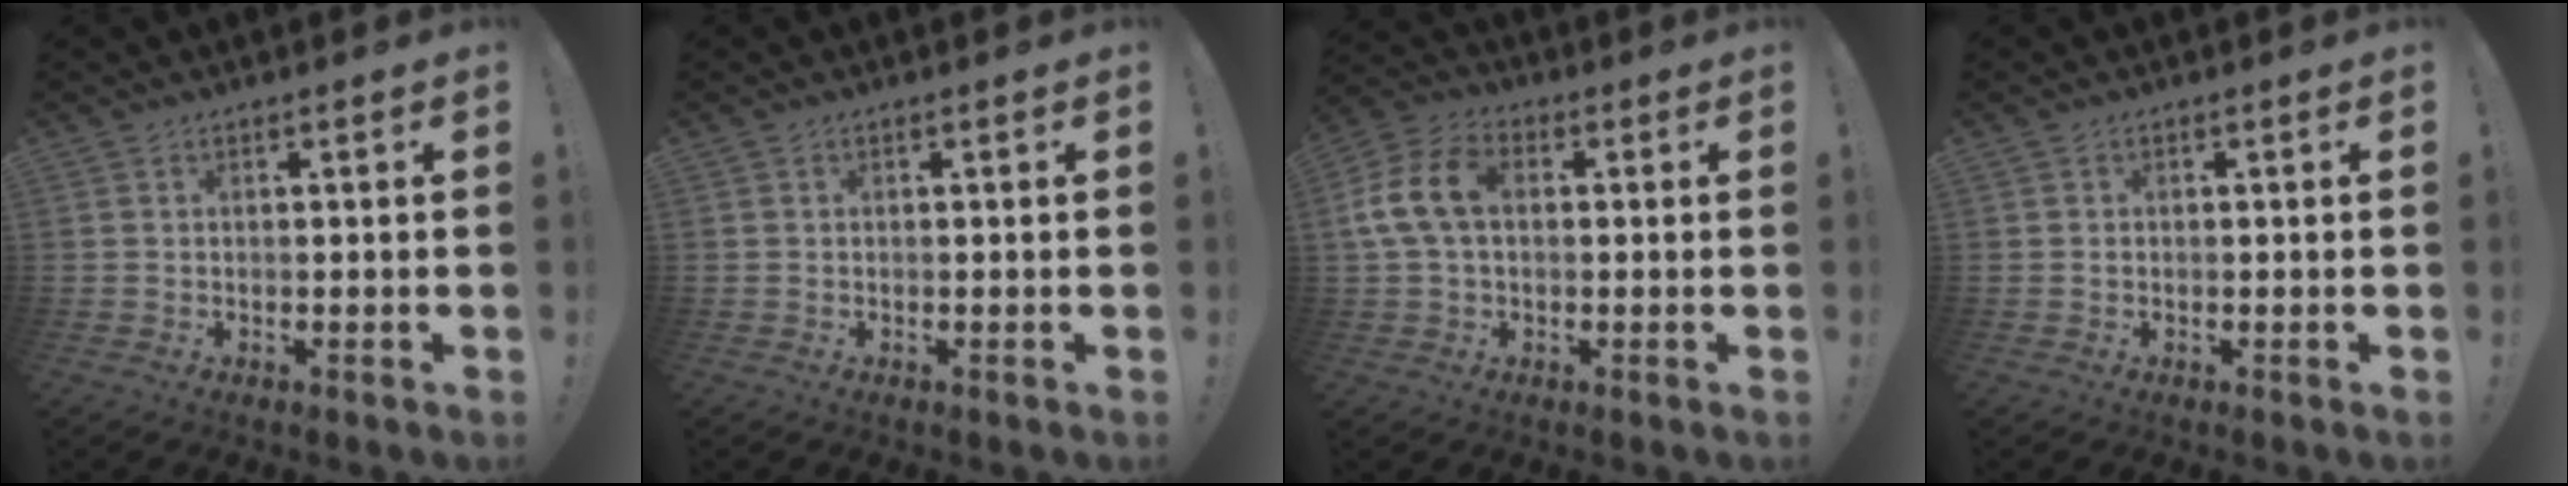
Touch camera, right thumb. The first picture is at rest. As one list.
[{"total": 0.0}, {"total": 12.1, "force": [1.2, 8.0, 9.0], "torque": [-0.182, 0.018, 0.026]}, {"total": 0.0}]